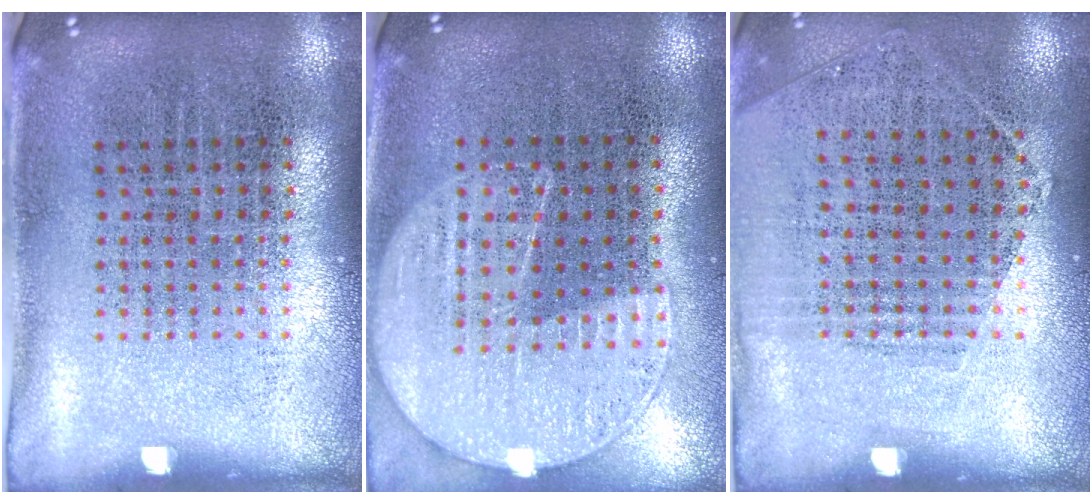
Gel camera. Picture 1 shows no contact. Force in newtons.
{"total": 1.1, "press": 1.1, "slide": 0.4}
{"total": 1.1, "press": 1.0, "slide": 0.6}